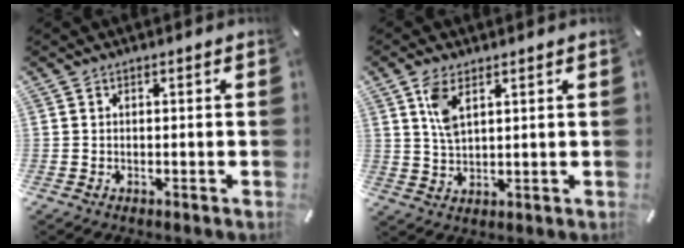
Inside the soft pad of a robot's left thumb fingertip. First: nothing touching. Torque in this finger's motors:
{"motor_torque": [1.32, 1.25, 0.68, -0.72, 0.31]}